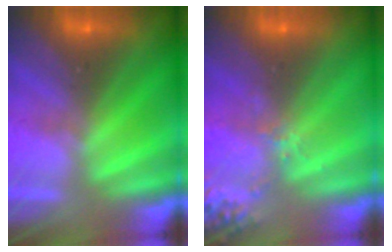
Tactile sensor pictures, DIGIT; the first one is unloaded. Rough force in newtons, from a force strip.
{"total": 2.7}